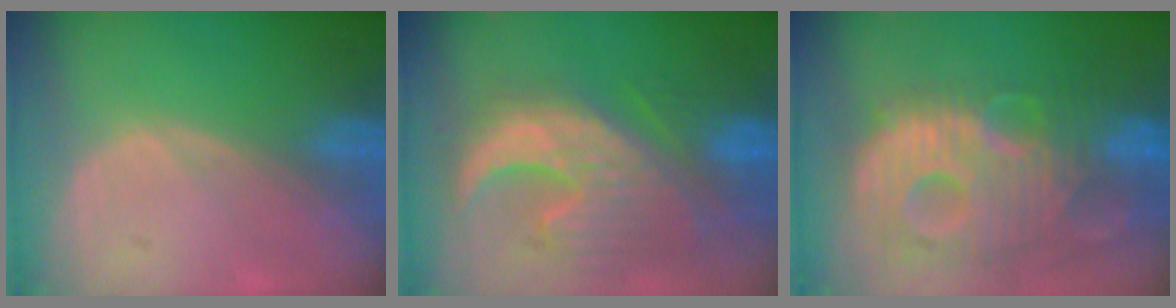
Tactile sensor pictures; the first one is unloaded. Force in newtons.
{"total": 12.9, "press": 11.2, "slide": 6.4}
{"total": 13.9, "press": 12.0, "slide": 7.1}